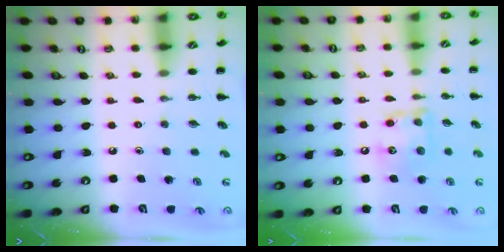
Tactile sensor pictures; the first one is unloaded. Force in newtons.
{"total": 10.8, "press": 10.8, "slide": 0.6}